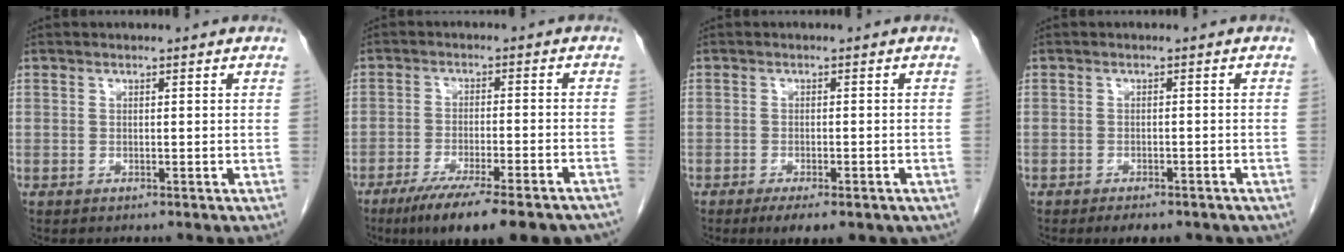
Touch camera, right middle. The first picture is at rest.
{"total": 18.9, "force": [-15.3, 2.4, 10.7], "torque": [-0.107, -0.017, -0.213]}
{"total": 7.5, "force": [-5.3, 2.5, 4.8], "torque": [-0.050, -0.008, -0.067]}
{"total": 6.0, "force": [-4.6, 2.4, 3.0], "torque": [-0.032, -0.001, -0.050]}